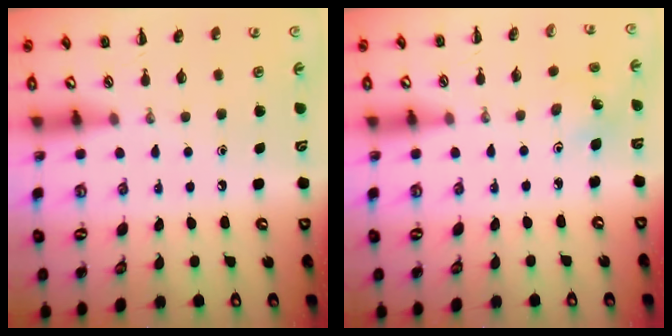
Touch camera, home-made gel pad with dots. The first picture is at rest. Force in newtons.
{"total": 3.8, "press": 3.7, "slide": 1.0}